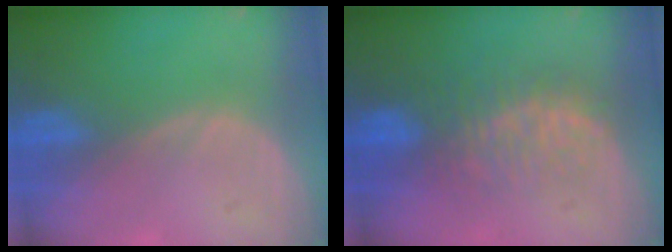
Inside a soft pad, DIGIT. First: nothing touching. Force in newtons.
{"total": 7.9, "press": 7.4, "slide": 2.8}